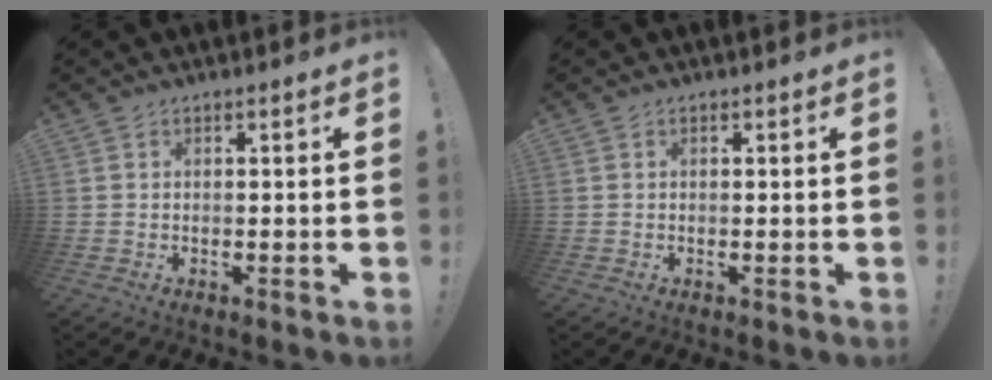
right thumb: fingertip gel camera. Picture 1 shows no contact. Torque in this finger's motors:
{"motor_torque": [-0.18, -0.24, -0.05, 0.21, 0.00]}